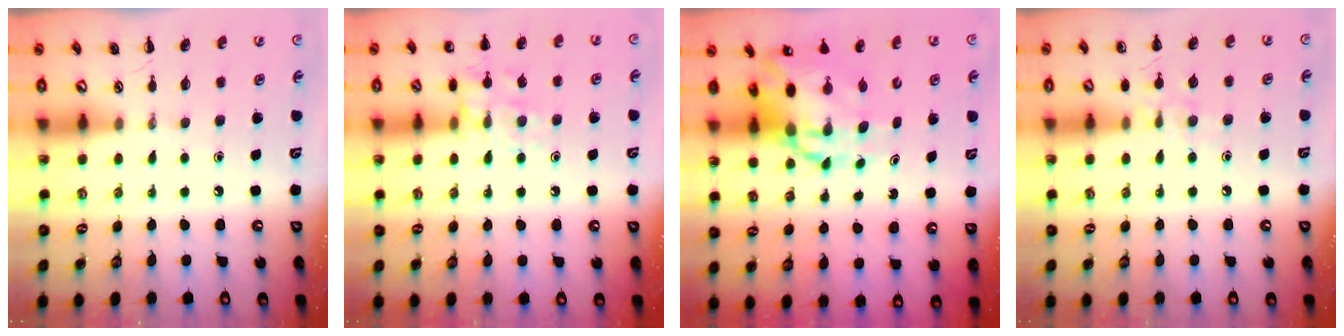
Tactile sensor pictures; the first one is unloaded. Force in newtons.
{"total": 11.7, "press": 11.7, "slide": 0.7}
{"total": 10.3, "press": 10.0, "slide": 2.4}
{"total": 7.7, "press": 7.5, "slide": 1.9}